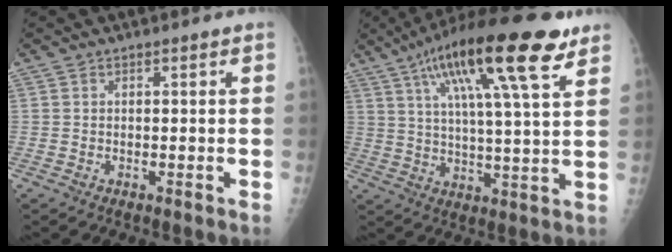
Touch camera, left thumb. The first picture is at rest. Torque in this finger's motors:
{"motor_torque": [0.49, 0.85, 1.82, -0.96, 0.44]}